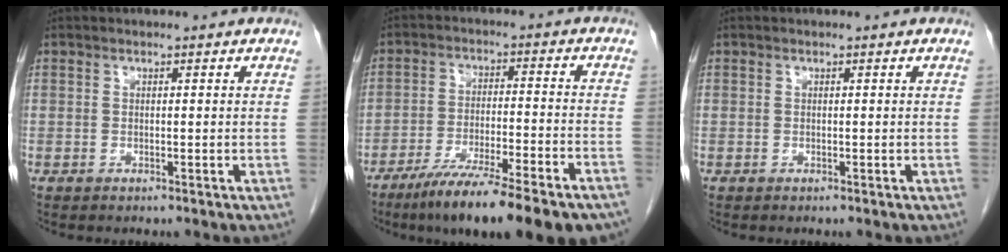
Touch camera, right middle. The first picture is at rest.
{"total": 19.4, "force": [-14.9, 2.0, 12.3], "torque": [-0.138, -0.017, -0.228]}
{"total": 0.0}